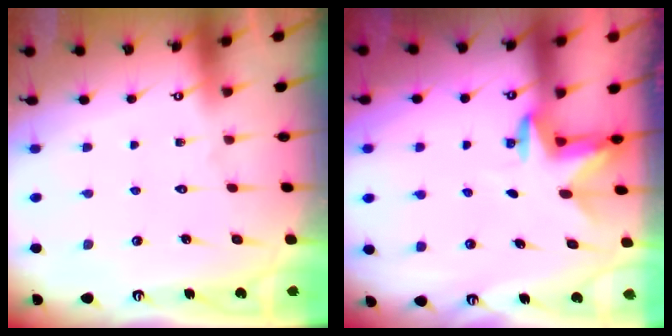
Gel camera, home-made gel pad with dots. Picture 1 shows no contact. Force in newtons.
{"total": 2.9, "press": 2.9, "slide": 0.5}